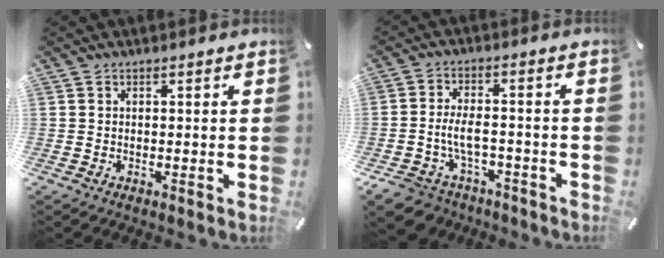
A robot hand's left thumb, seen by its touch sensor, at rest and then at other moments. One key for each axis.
{"total": 8.1, "fx": -3.4, "fy": 5.3, "fz": 5.1, "tx": -0.116, "ty": 0.012, "tz": -0.061}